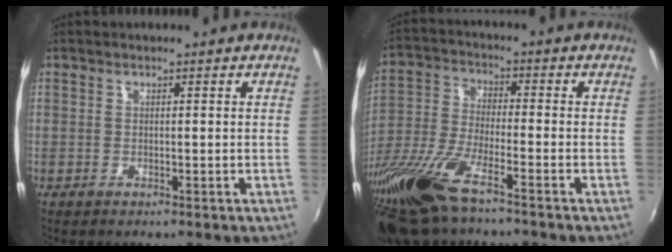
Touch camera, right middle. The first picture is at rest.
{"total": 18.7, "force": [-13.7, 4.0, 12.0], "torque": [-0.267, -0.047, -0.266]}